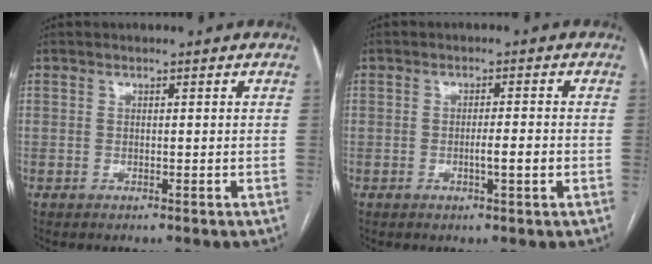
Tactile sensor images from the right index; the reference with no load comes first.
{"total": 2.8, "force": [-0.8, 0.0, 2.7], "torque": [-0.046, -0.002, -0.011]}